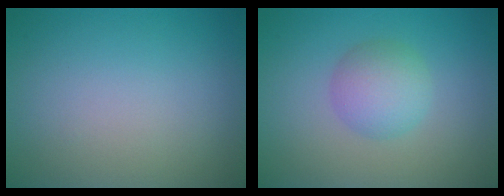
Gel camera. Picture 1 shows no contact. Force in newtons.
{"total": 3.3, "press": 3.3, "slide": 0.1}